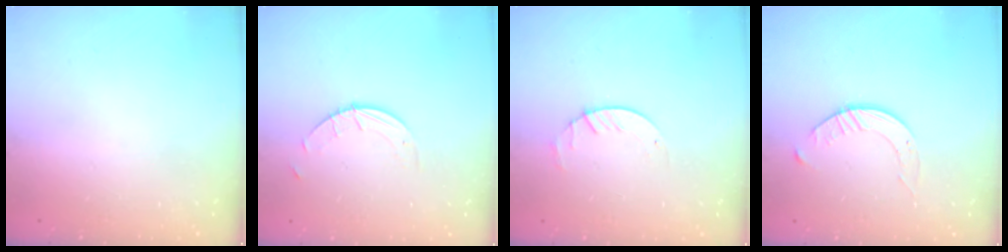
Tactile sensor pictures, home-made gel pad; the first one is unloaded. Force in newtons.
{"total": 2.7, "press": 2.7, "slide": 0.3}
{"total": 1.4, "press": 1.4, "slide": 0.2}
{"total": 3.5, "press": 3.4, "slide": 0.4}